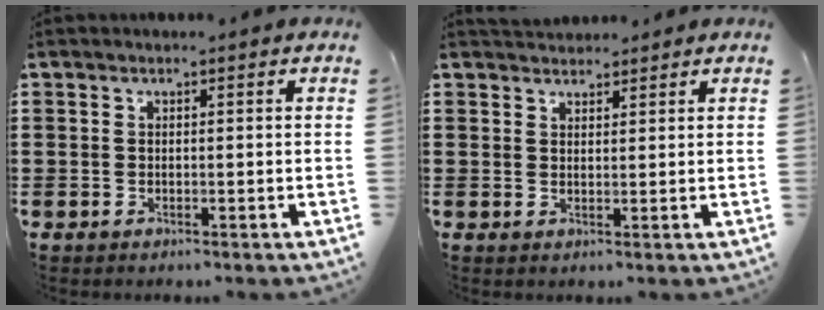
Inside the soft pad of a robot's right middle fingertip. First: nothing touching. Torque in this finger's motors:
{"motor_torque": [-0.05, 0.01, 0.11, 0.00]}